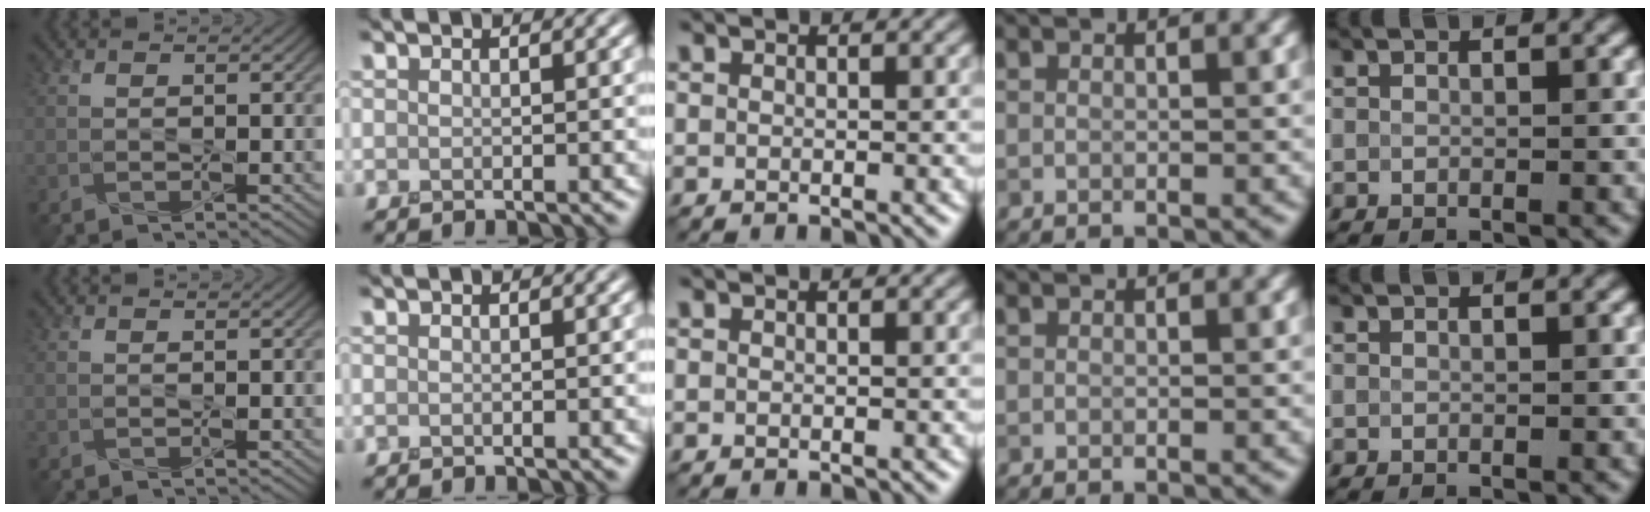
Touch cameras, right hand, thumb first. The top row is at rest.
{}